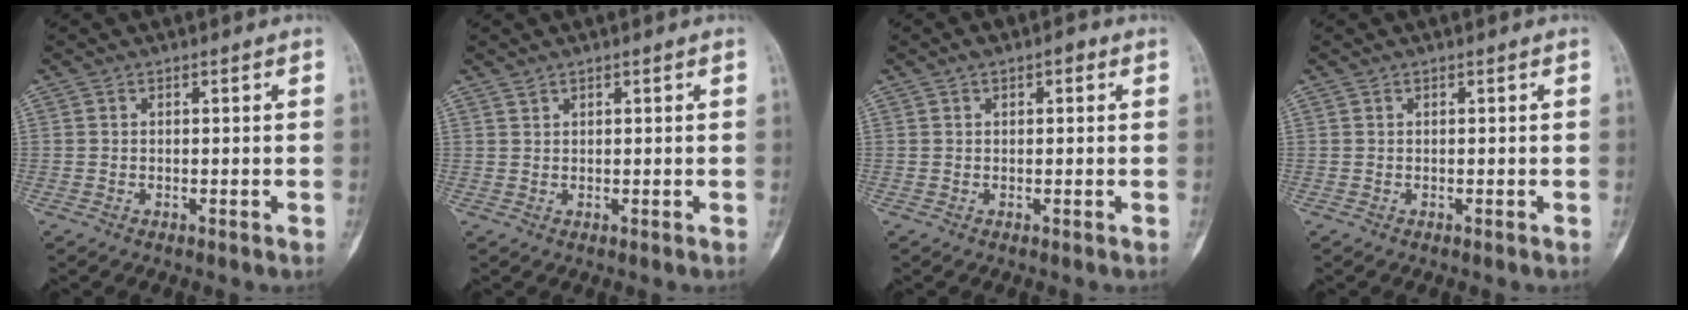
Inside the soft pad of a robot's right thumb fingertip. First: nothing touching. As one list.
[{"total": 0.8, "force": [0.7, 0.3, 0.1], "torque": [0.004, -0.004, 0.014]}, {"total": 3.0, "force": [1.3, 1.6, 2.2], "torque": [-0.027, 0.012, 0.015]}, {"total": 0.0}]